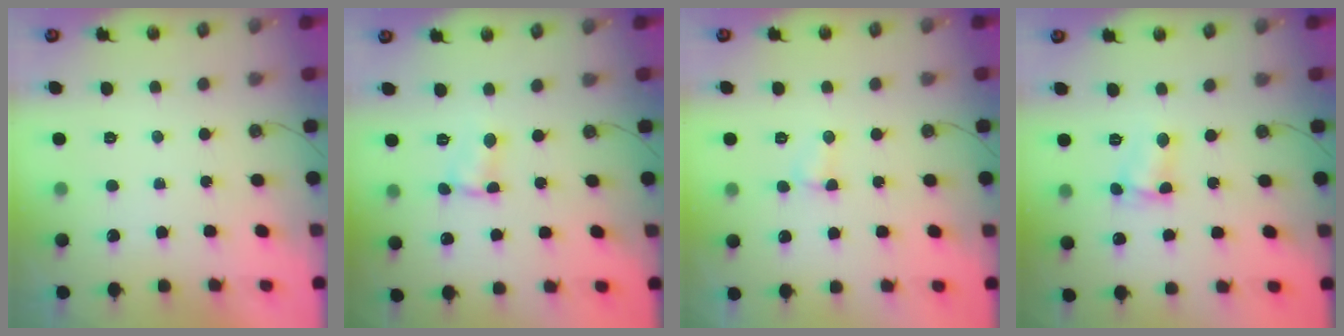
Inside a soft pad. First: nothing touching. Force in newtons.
{"total": 1.6, "press": 1.6, "slide": 0.2}
{"total": 2.7, "press": 2.7, "slide": 0.4}
{"total": 3.7, "press": 3.7, "slide": 0.4}